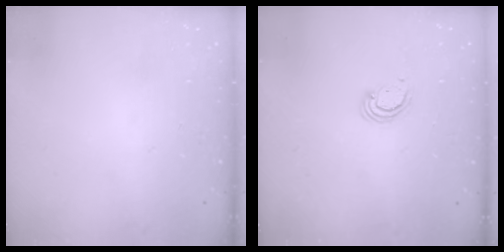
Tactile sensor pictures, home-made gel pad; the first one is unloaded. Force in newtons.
{"total": 2.6, "press": 2.5, "slide": 0.2}